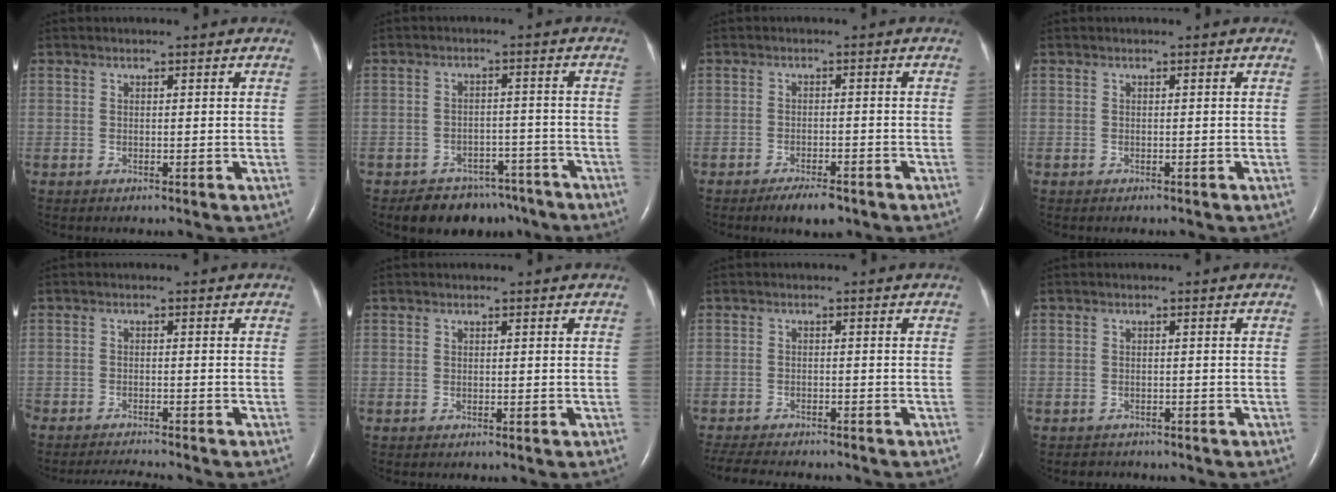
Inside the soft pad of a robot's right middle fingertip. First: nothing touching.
{"total": 8.8, "force": [-7.3, 4.7, 1.5], "torque": [-0.008, 0.015, -0.097]}
{"total": 4.1, "force": [-3.1, 1.1, 2.6], "torque": [-0.045, -0.003, -0.046]}
{"total": 0.0}
{"total": 3.7, "force": [-3.6, -0.8, 0.6], "torque": [-0.014, -0.019, -0.059]}
{"total": 0.0}
{"total": 9.7, "force": [-8.7, 1.9, 3.8], "torque": [-0.066, -0.013, -0.127]}
{"total": 1.7, "force": [-1.5, 0.7, -0.2], "torque": [-0.004, -0.002, -0.022]}